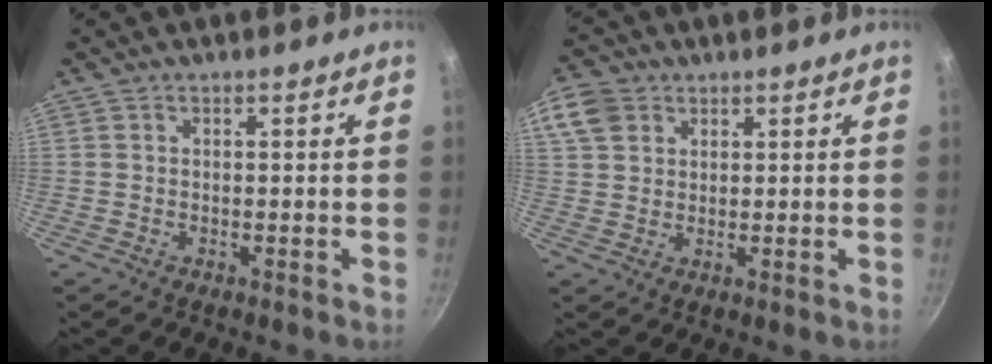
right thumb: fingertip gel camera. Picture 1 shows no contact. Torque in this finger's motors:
{"motor_torque": [-0.02, 0.03, 0.00, 0.00, 0.19]}